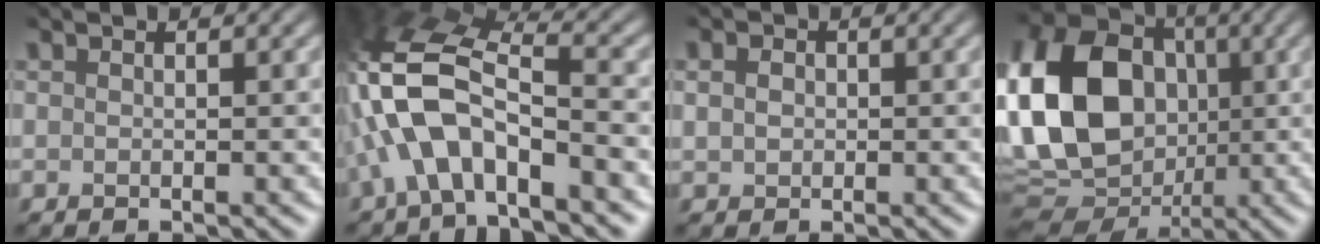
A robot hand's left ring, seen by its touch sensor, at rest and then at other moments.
{"total": 9.3, "force": [-3.8, 4.0, 7.5], "torque": [-0.163, 0.021, -0.083]}
{"total": 1.2, "force": [0.0, 1.1, 0.6], "torque": [-0.009, 0.003, -0.003]}
{"total": 16.0, "force": [-0.2, 12.0, 10.6], "torque": [-0.213, 0.001, -0.005]}